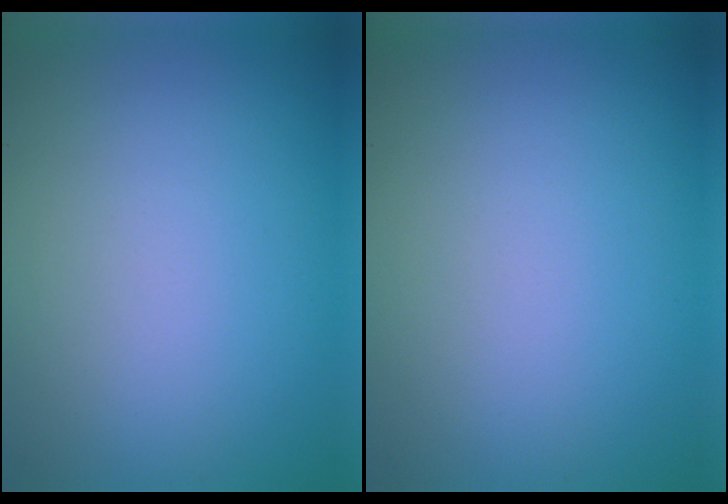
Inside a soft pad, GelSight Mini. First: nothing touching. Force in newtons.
{"total": 0.0}